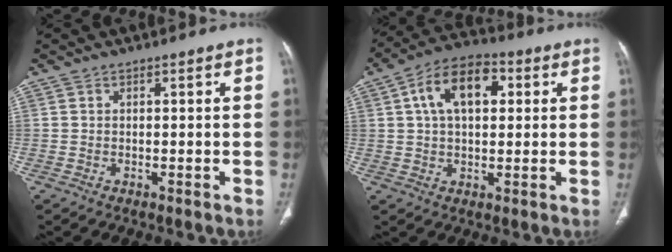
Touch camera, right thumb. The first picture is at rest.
{"total": 11.9, "force": [3.2, 7.0, 9.1], "torque": [-0.142, 0.020, 0.046]}